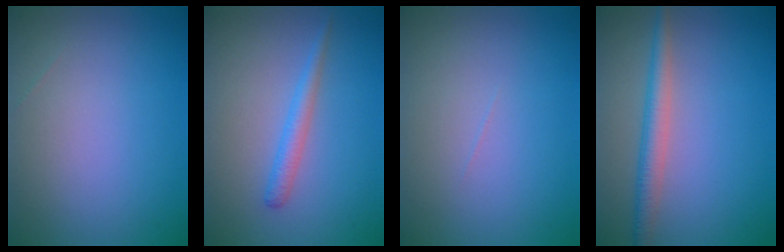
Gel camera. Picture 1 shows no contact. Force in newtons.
{"total": 1.9, "press": 1.8, "slide": 0.1}
{"total": 0.0}
{"total": 2.7, "press": 2.7, "slide": 0.1}